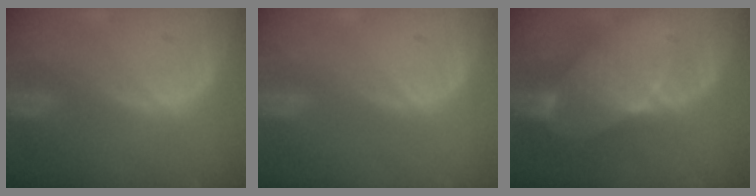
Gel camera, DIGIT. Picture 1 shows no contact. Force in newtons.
{"total": 0.0}
{"total": 7.6, "press": 6.9, "slide": 3.1}